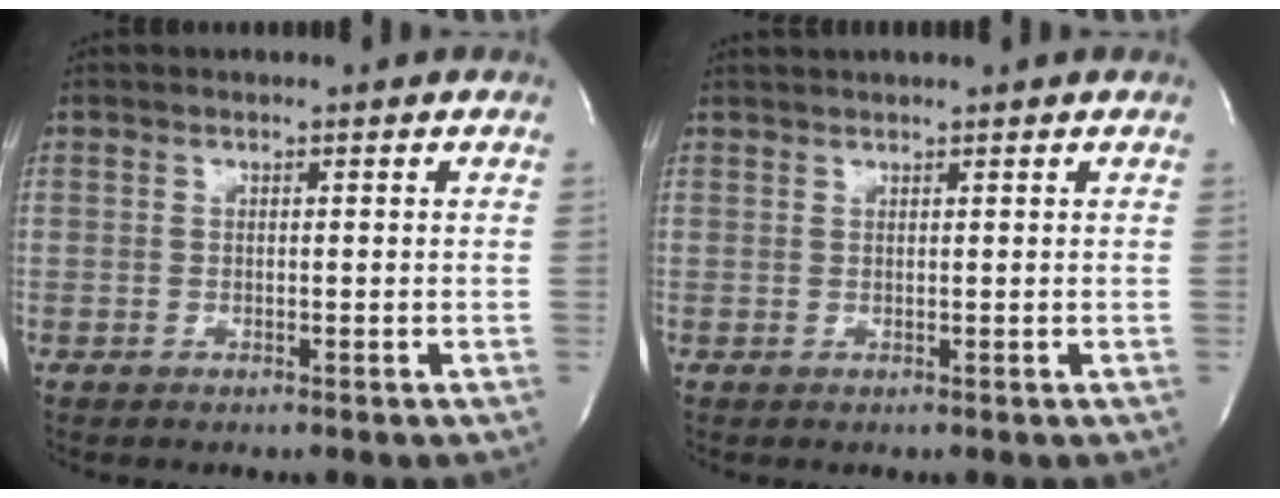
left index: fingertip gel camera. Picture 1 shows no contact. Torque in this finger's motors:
{"motor_torque": [0.32, -0.33, 0.29, 0.05]}